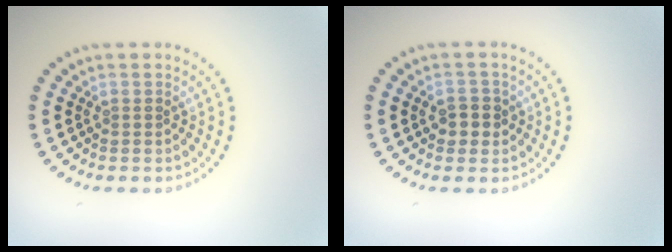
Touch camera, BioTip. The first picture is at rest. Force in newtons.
{"total": 2.0, "press": 2.0, "slide": 0.4}